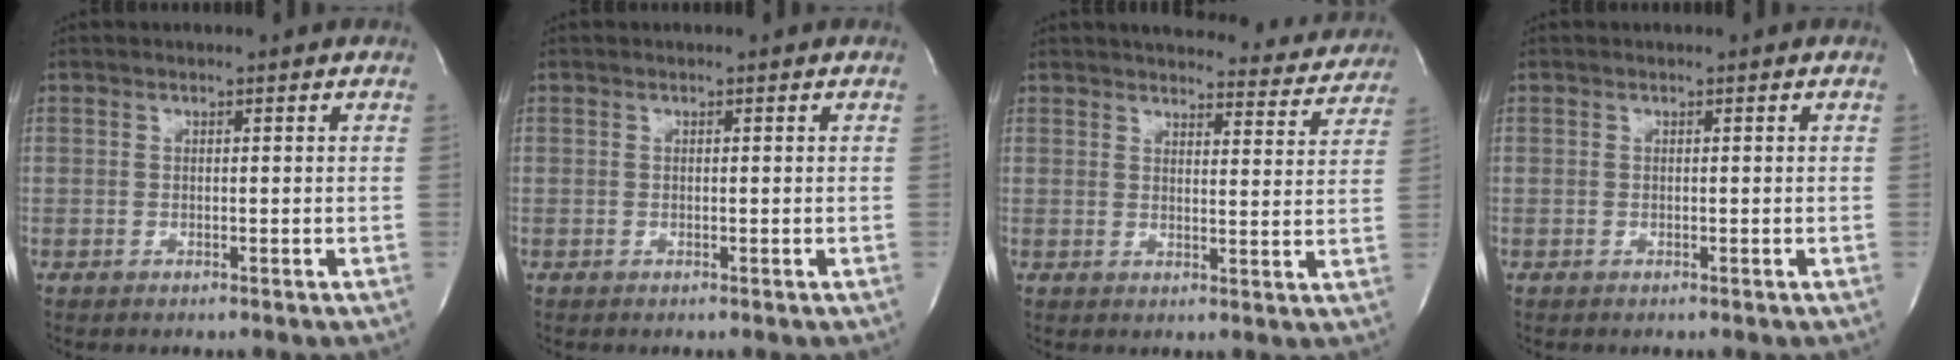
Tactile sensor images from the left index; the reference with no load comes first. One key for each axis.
{"total": 0.0}
{"total": 16.5, "fx": 15.6, "fy": 3.7, "fz": 3.9, "tx": -0.029, "ty": -0.021, "tz": 0.174}
{"total": 0.0}